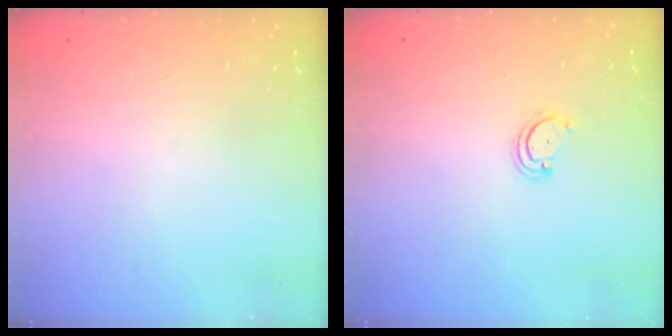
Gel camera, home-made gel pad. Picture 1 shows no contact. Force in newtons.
{"total": 2.6, "press": 2.6, "slide": 0.3}